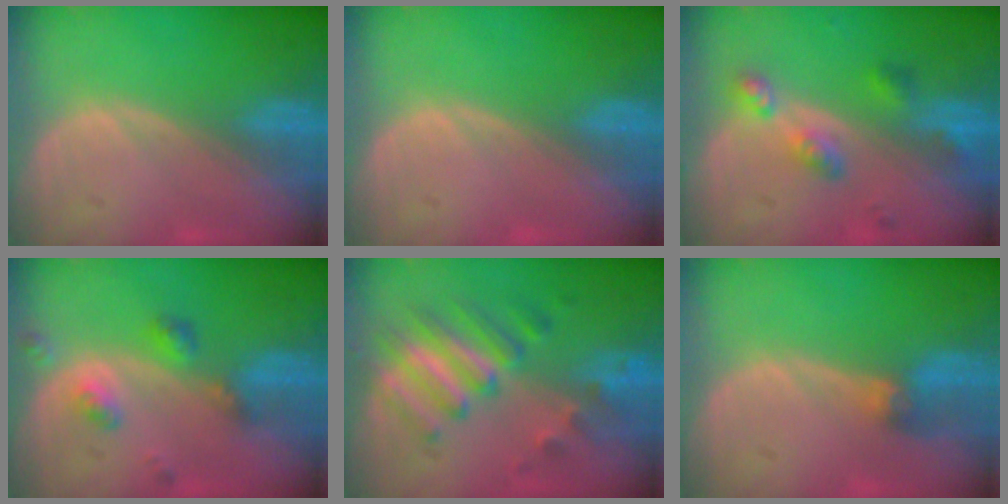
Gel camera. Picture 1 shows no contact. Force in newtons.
{"total": 0.0}
{"total": 5.2, "press": 4.8, "slide": 2.0}
{"total": 5.1, "press": 4.4, "slide": 2.5}
{"total": 7.6, "press": 7.5, "slide": 1.1}
{"total": 2.8, "press": 2.6, "slide": 1.1}